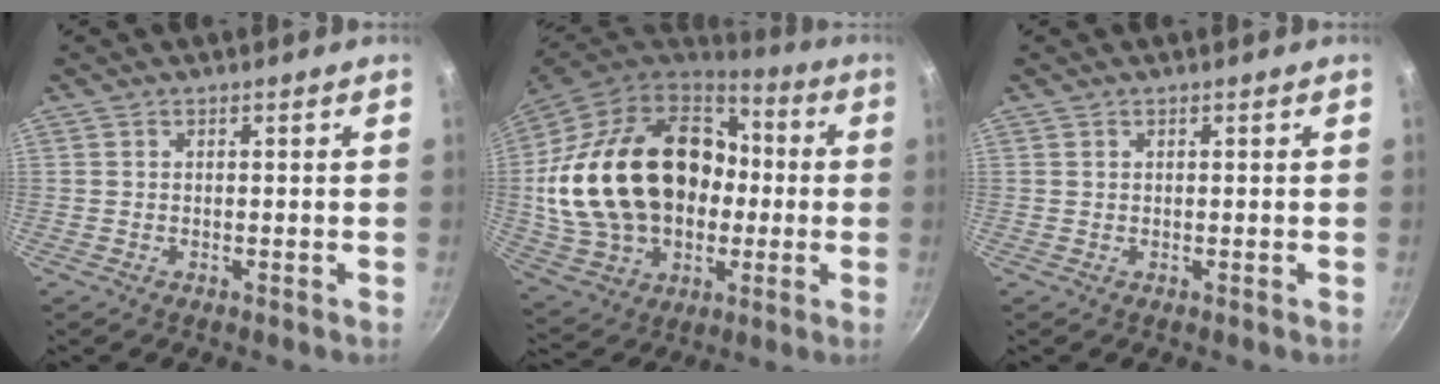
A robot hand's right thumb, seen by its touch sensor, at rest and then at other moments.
{"total": 31.5, "force": [0.8, 22.4, 22.1], "torque": [-0.397, 0.043, 0.036]}
{"total": 0.0}